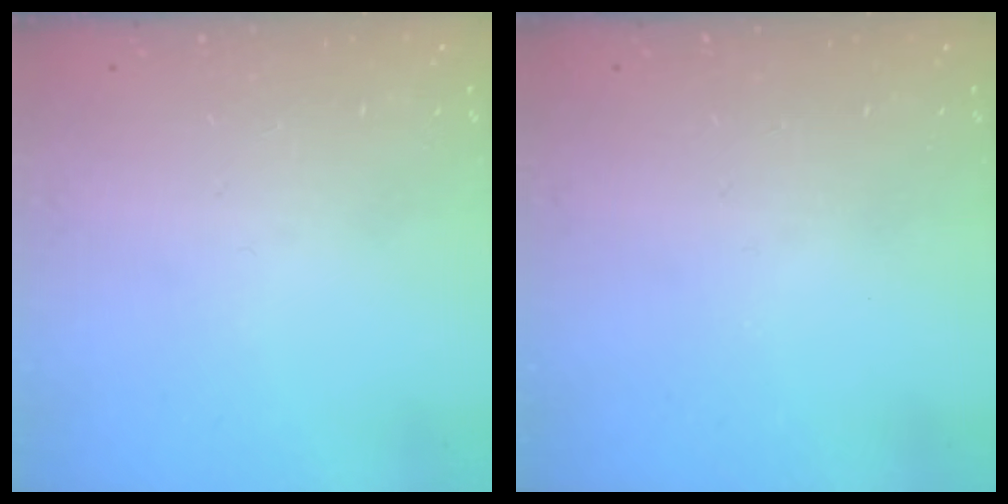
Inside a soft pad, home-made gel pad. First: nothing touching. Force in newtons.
{"total": 0.0}